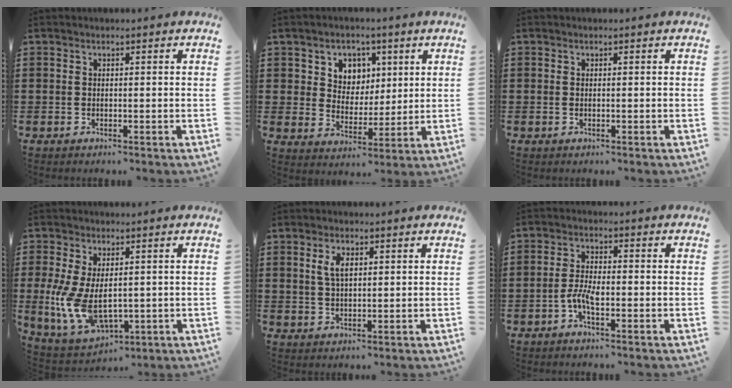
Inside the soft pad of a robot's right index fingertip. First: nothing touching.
{"total": 5.3, "force": [2.3, 4.7, 0.5], "torque": [-0.033, 0.003, 0.038]}
{"total": 0.0}
{"total": 9.3, "force": [-0.2, 5.3, 7.7], "torque": [-0.172, -0.009, -0.001]}
{"total": 3.5, "force": [1.2, 1.5, 2.8], "torque": [-0.060, 0.008, 0.020]}
{"total": 3.8, "force": [-1.5, 1.3, 3.3], "torque": [-0.084, -0.004, -0.035]}